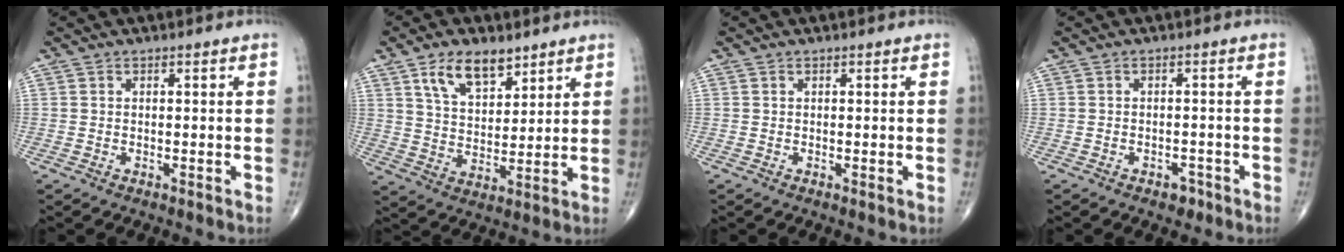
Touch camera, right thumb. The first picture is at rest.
{"total": 10.0, "force": [6.1, 5.2, 5.9], "torque": [-0.078, -0.034, 0.116]}
{"total": 0.0}
{"total": 2.0, "force": [-1.4, 1.2, 0.9], "torque": [0.003, 0.007, -0.018]}